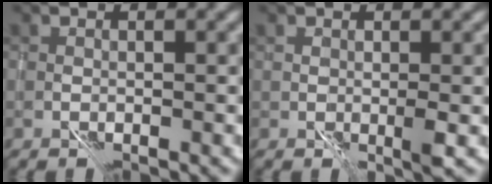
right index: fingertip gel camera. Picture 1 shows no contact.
{"total": 1.4, "force": [0.8, 0.0, 1.2], "torque": [-0.019, 0.006, 0.013]}